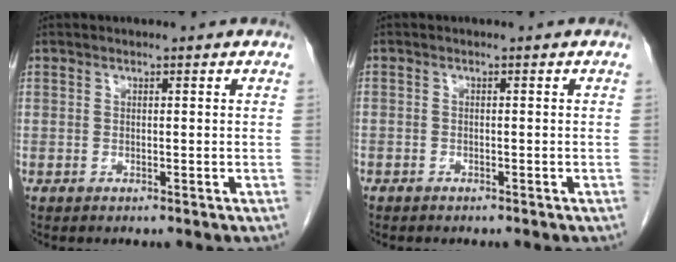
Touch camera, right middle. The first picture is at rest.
{"total": 0.9, "force": [-0.7, 0.5, 0.2], "torque": [-0.004, 0.002, -0.010]}